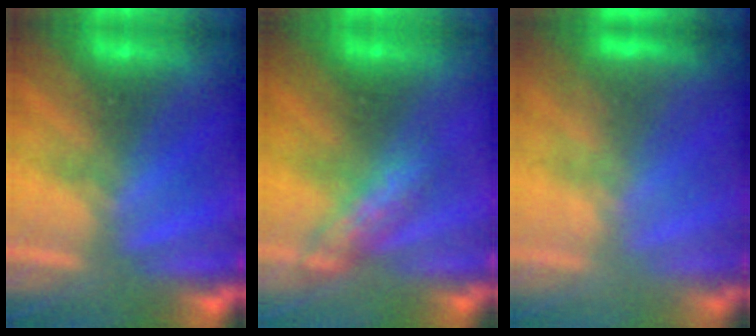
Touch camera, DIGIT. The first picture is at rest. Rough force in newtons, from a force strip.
{"total": 2.7}
{"total": 2.4}